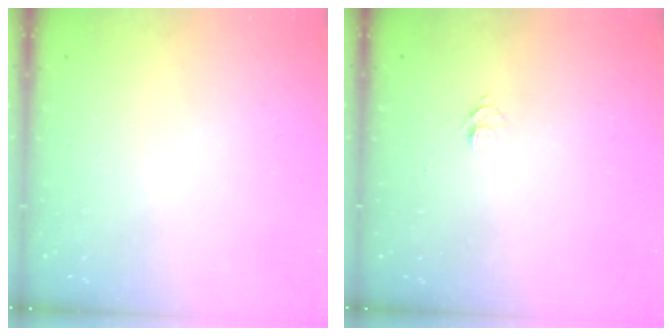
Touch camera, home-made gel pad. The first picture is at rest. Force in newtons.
{"total": 4.7, "press": 4.6, "slide": 0.5}